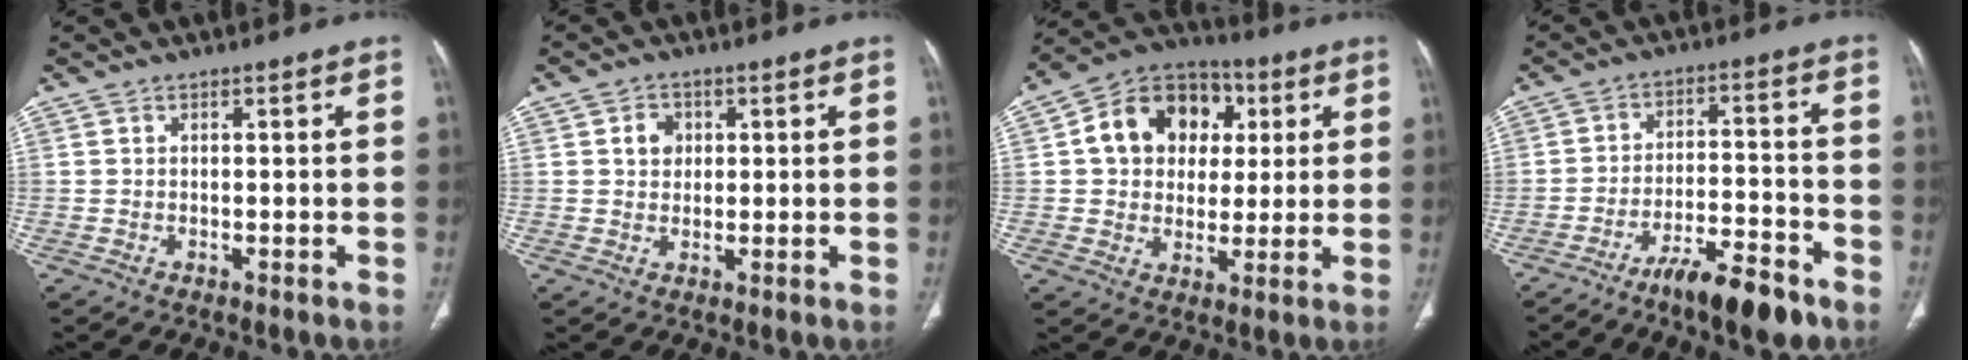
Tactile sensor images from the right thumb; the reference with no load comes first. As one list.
[{"total": 4.8, "force": [1.1, 4.0, 2.3], "torque": [-0.014, 0.000, 0.016]}, {"total": 15.1, "force": [3.3, 12.3, 8.1], "torque": [-0.094, 0.010, 0.047]}, {"total": 11.2, "force": [-7.8, 2.9, 7.6], "torque": [-0.119, 0.052, -0.129]}]